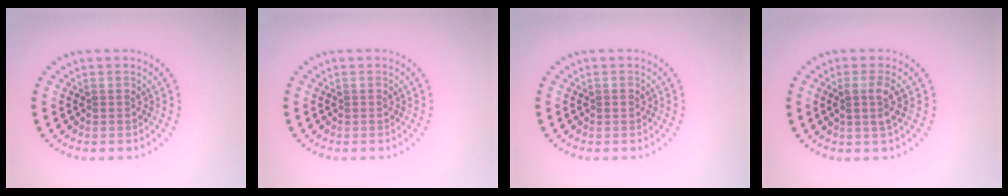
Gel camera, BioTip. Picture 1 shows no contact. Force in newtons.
{"total": 0.0}
{"total": 0.5, "press": 0.5, "slide": 0.1}
{"total": 1.7, "press": 1.4, "slide": 1.0}